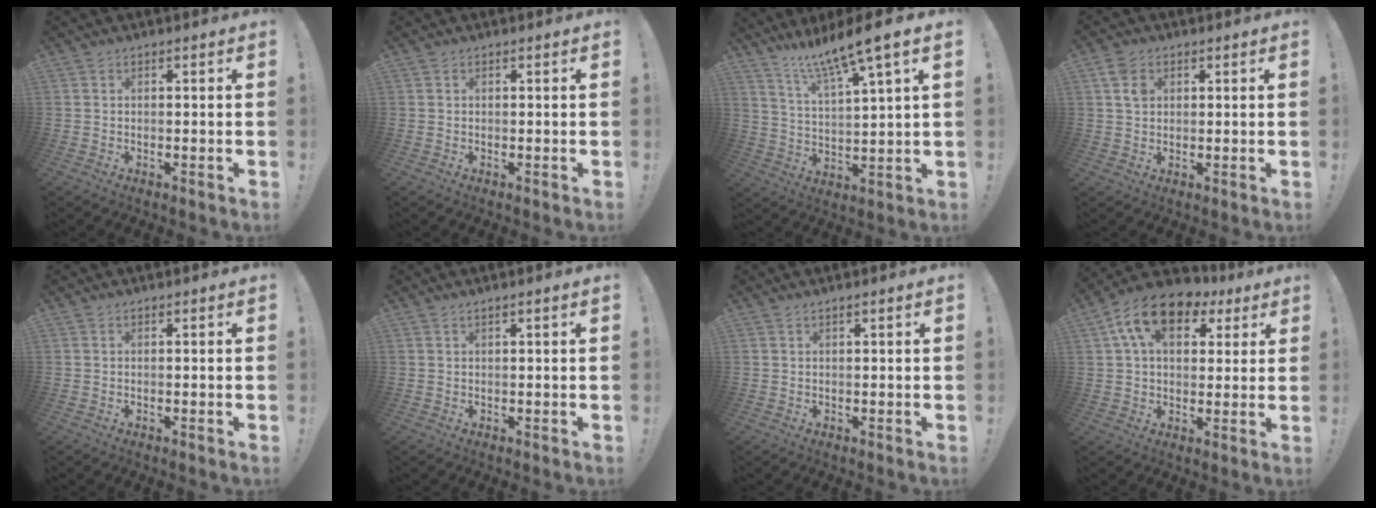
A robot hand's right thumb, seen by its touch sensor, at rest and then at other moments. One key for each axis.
{"total": 0.0}
{"total": 11.7, "fx": 9.4, "fy": 0.3, "fz": 6.9, "tx": -0.131, "ty": -0.061, "tz": 0.152}
{"total": 4.6, "fx": 1.6, "fy": 3.2, "fz": 2.8, "tx": -0.048, "ty": 0.002, "tz": 0.031}
{"total": 0.0}
{"total": 0.9, "fx": 0.5, "fy": -0.2, "fz": 0.7, "tx": -0.019, "ty": 0.002, "tz": 0.008}
{"total": 0.7, "fx": 0.4, "fy": -0.2, "fz": 0.6, "tx": -0.015, "ty": 0.002, "tz": 0.007}
{"total": 14.6, "fx": 6.4, "fy": 9.1, "fz": 9.5, "tx": -0.162, "ty": -0.015, "tz": 0.118}